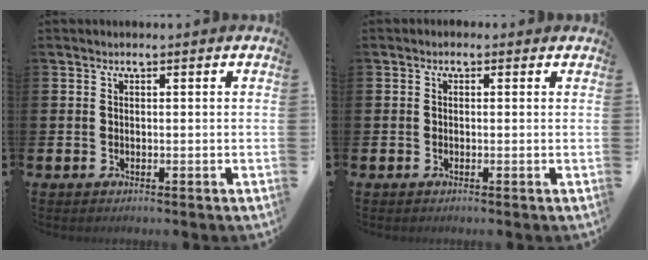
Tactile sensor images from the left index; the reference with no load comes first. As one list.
[{"total": 0.5, "force": [-0.2, 0.5, 0.1], "torque": [-0.003, 0.005, -0.006]}]